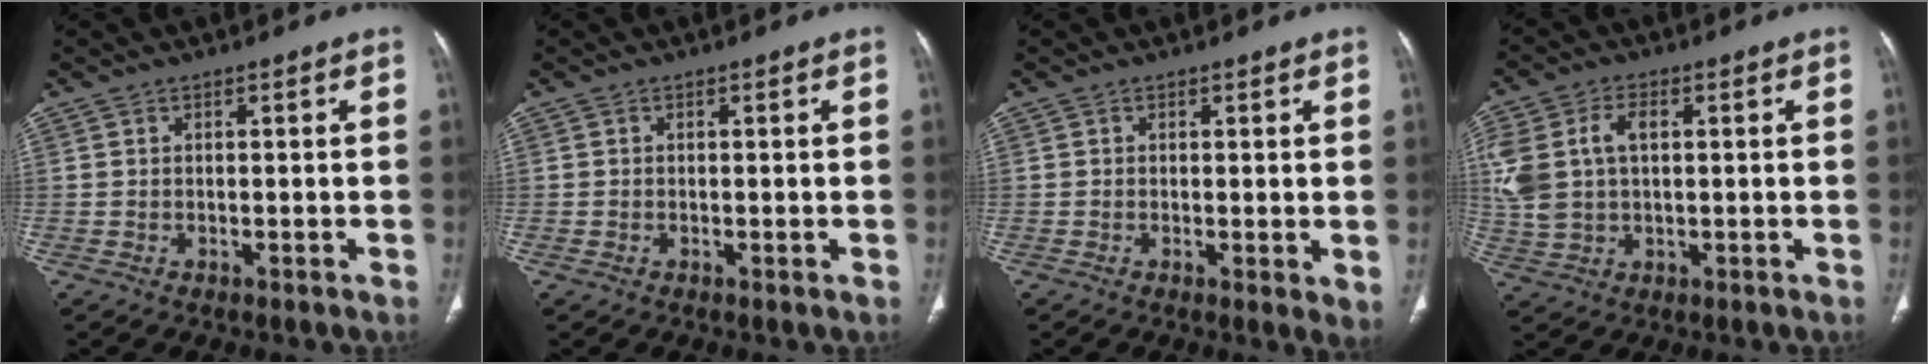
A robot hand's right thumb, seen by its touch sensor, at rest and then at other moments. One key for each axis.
{"total": 0.7, "fx": -0.2, "fy": 0.5, "fz": 0.4, "tx": -0.008, "ty": -0.001, "tz": -0.002}
{"total": 2.8, "fx": 0.0, "fy": 0.9, "fz": 2.6, "tx": -0.041, "ty": -0.011, "tz": -0.003}
{"total": 10.2, "fx": 1.9, "fy": 6.5, "fz": 7.6, "tx": -0.172, "ty": 0.018, "tz": 0.043}